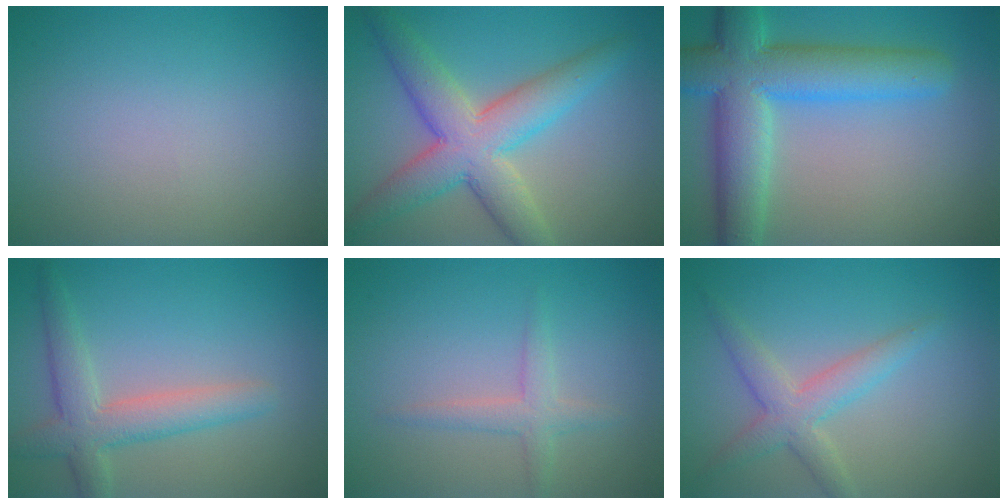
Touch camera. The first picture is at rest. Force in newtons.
{"total": 7.5, "press": 7.5, "slide": 0.3}
{"total": 9.5, "press": 9.4, "slide": 0.4}
{"total": 4.3, "press": 4.2, "slide": 0.4}
{"total": 1.9, "press": 1.9, "slide": 0.2}
{"total": 3.4, "press": 3.4, "slide": 0.0}